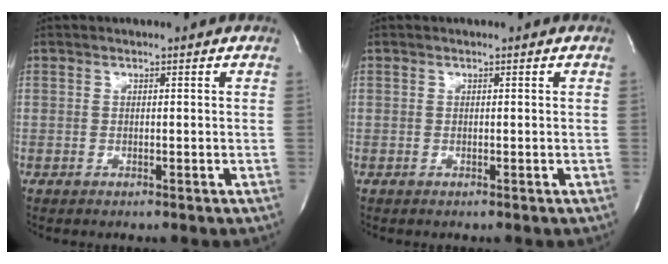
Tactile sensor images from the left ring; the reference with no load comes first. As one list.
[{"total": 0.0}]